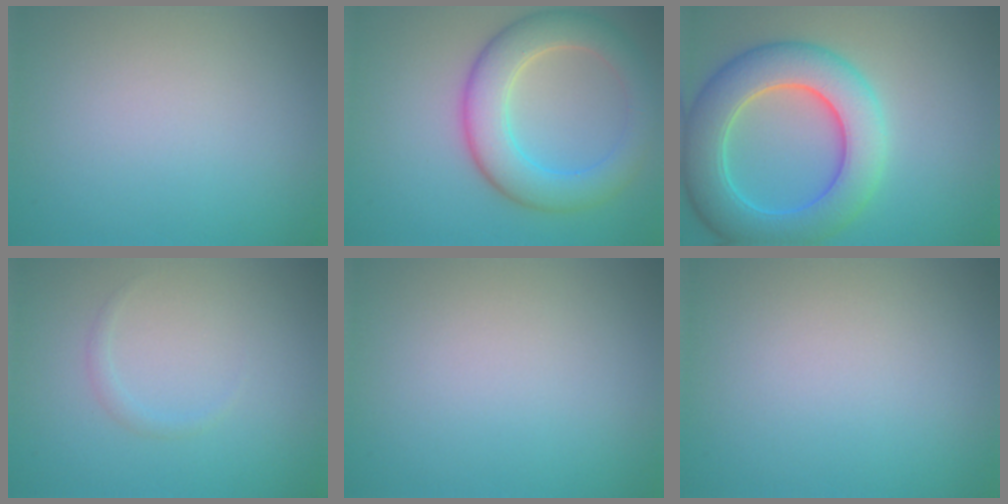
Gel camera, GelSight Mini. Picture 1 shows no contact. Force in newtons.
{"total": 6.3, "press": 6.3, "slide": 0.3}
{"total": 8.4, "press": 8.4, "slide": 0.3}
{"total": 0.7, "press": 0.7, "slide": 0.0}
{"total": 0.0}
{"total": 0.0}